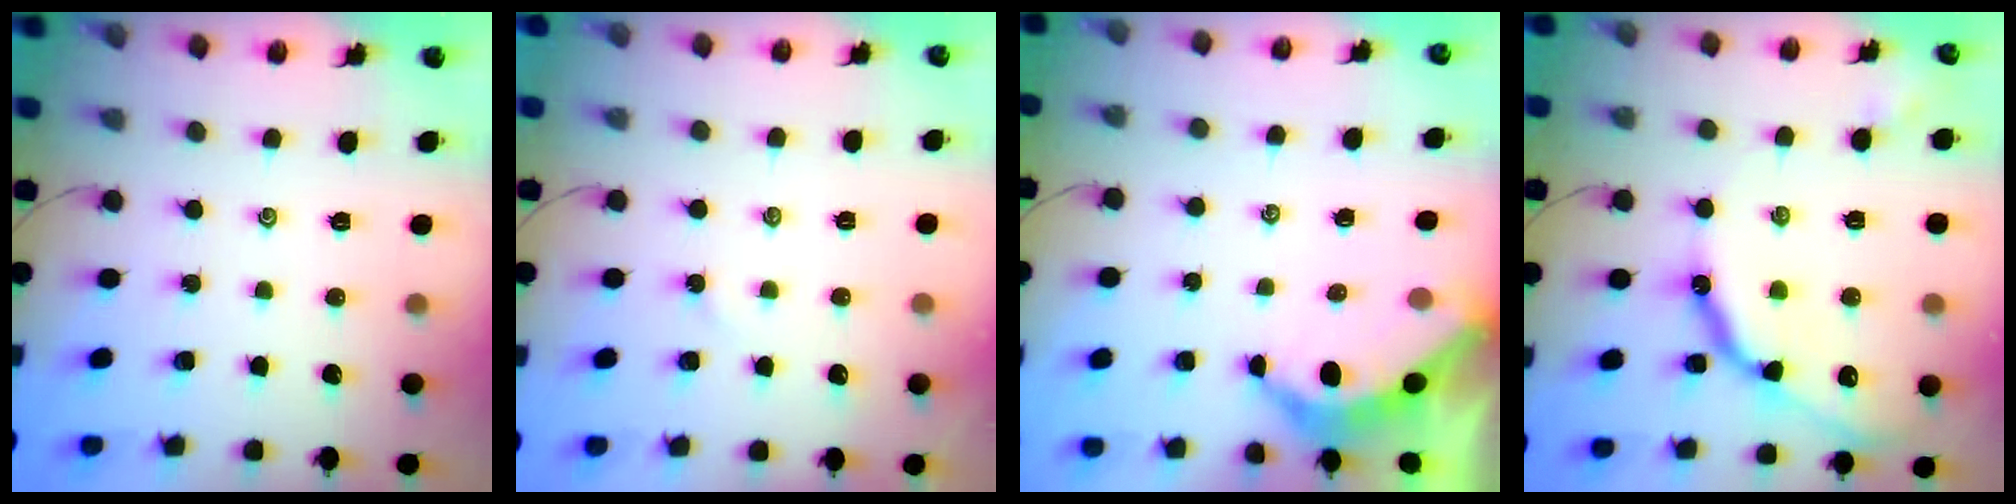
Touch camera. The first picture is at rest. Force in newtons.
{"total": 3.0, "press": 2.9, "slide": 0.3}
{"total": 4.6, "press": 4.6, "slide": 0.3}
{"total": 14.3, "press": 14.2, "slide": 1.0}